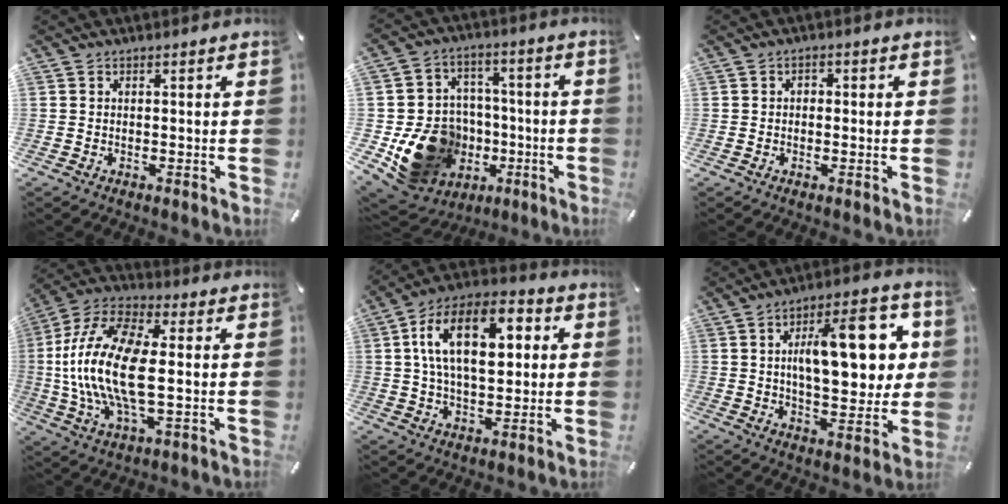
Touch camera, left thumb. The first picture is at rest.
{"total": 18.1, "force": [-4.8, 15.7, 7.7], "torque": [-0.140, 0.021, -0.054]}
{"total": 1.4, "force": [-0.3, 1.1, 0.9], "torque": [-0.017, 0.006, -0.007]}
{"total": 18.6, "force": [-0.1, 8.3, 16.7], "torque": [-0.356, -0.008, -0.002]}
{"total": 17.0, "force": [4.2, 9.7, 13.3], "torque": [-0.234, 0.002, 0.067]}
{"total": 20.2, "force": [4.6, 9.0, 17.4], "torque": [-0.244, -0.005, 0.066]}